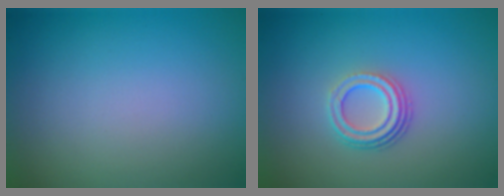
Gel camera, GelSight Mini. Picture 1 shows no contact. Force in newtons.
{"total": 3.4, "press": 2.5, "slide": 2.4}